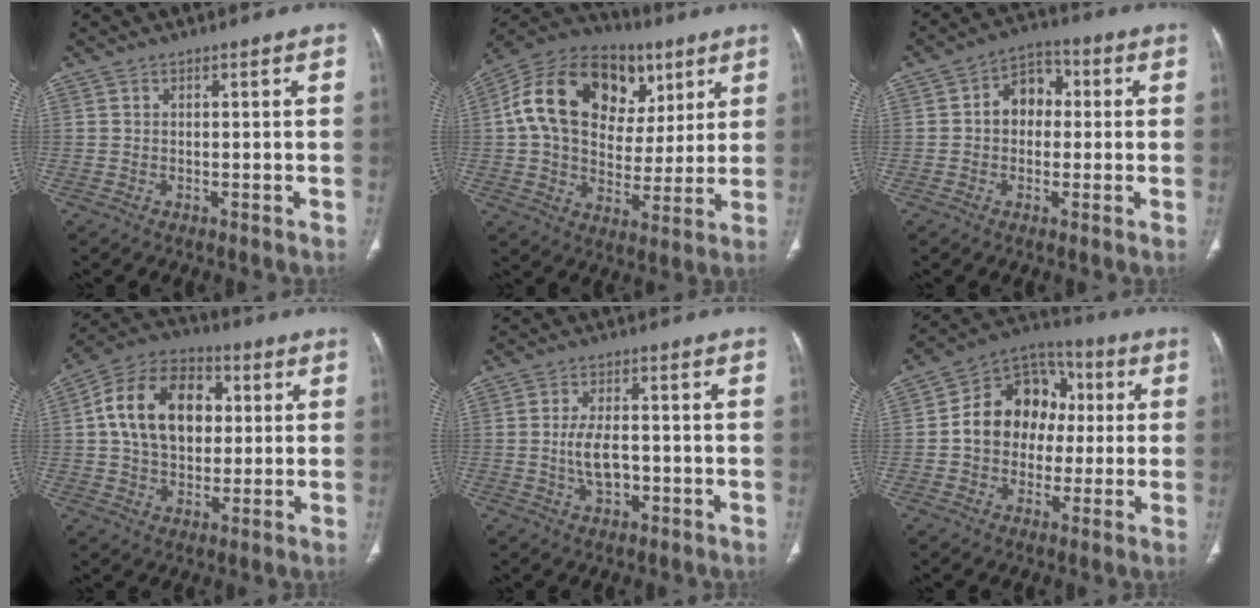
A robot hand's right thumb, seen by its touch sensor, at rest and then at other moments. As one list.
[{"total": 24.0, "force": [7.5, 17.1, 15.1], "torque": [-0.236, 0.023, 0.120]}, {"total": 7.5, "force": [0.5, 5.8, 4.8], "torque": [-0.044, 0.022, -0.004]}, {"total": 17.3, "force": [3.0, 11.9, 12.2], "torque": [-0.184, 0.014, 0.044]}, {"total": 5.7, "force": [-0.9, 3.2, 4.6], "torque": [-0.083, 0.008, -0.014]}, {"total": 15.2, "force": [0.6, 12.4, 8.9], "torque": [-0.097, 0.033, 0.000]}]